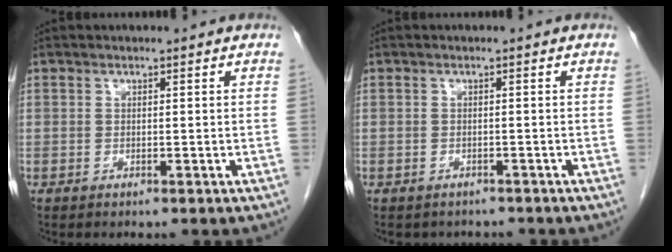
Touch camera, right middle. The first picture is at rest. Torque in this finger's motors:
{"motor_torque": [0.02, -0.01, -0.01, 0.01]}